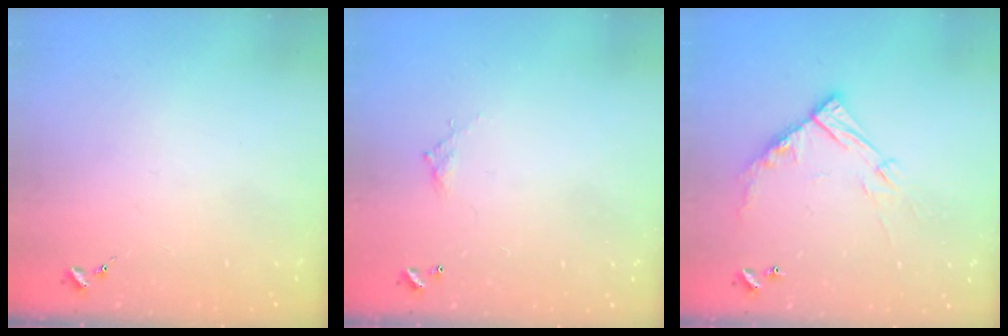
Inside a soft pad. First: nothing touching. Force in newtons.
{"total": 4.9, "press": 4.9, "slide": 0.3}
{"total": 15.4, "press": 15.3, "slide": 1.3}